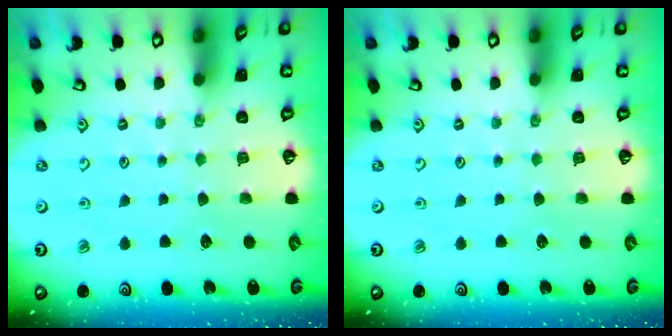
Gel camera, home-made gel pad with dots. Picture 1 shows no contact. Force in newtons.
{"total": 0.0}